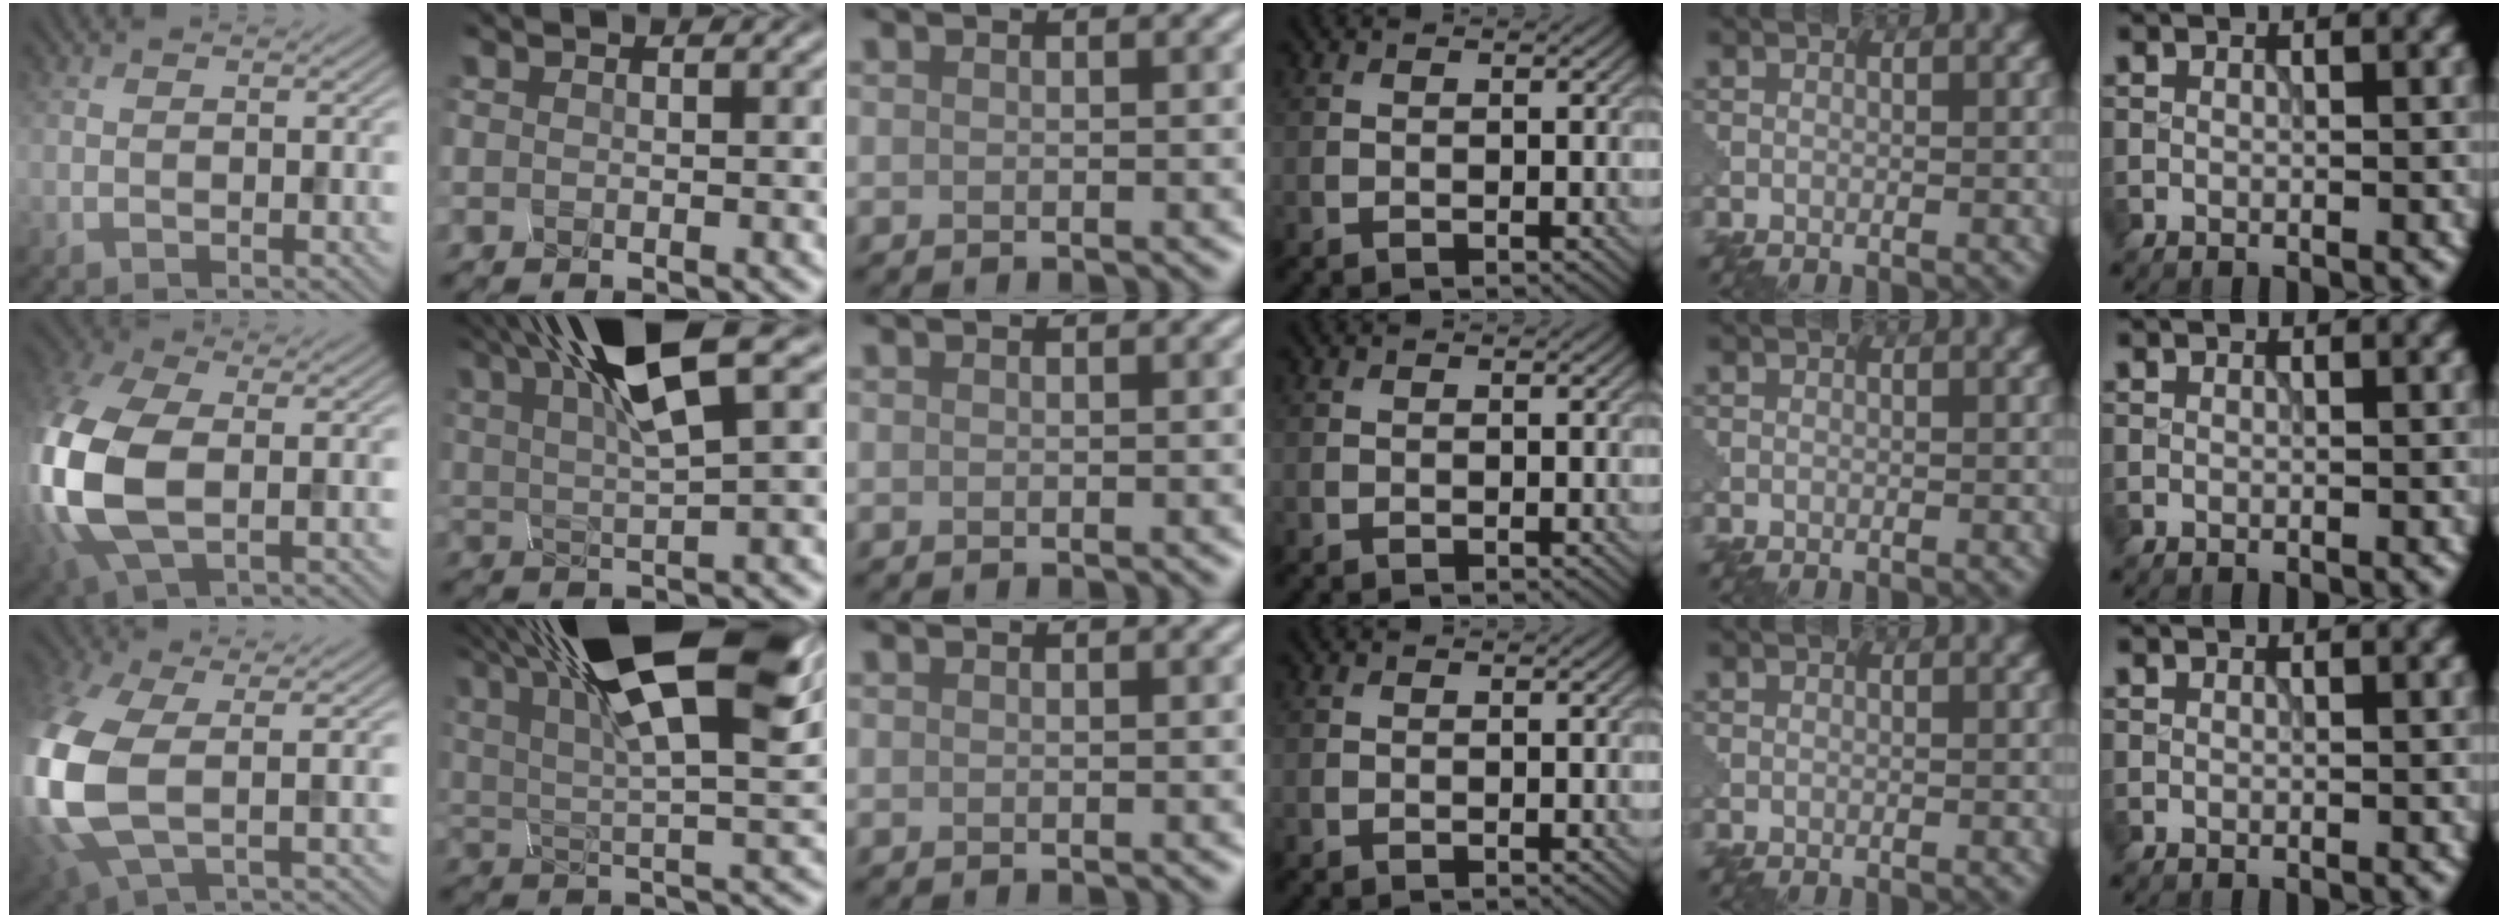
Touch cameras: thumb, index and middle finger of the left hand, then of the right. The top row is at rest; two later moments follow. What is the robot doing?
{"motion": "squeeze", "object": "clothespin"}